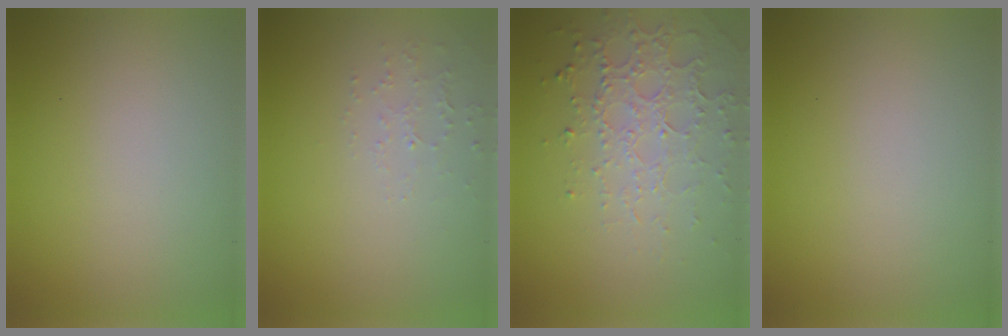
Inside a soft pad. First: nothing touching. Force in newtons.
{"total": 1.3, "press": 1.3, "slide": 0.4}
{"total": 4.7, "press": 3.3, "slide": 3.4}
{"total": 0.0}